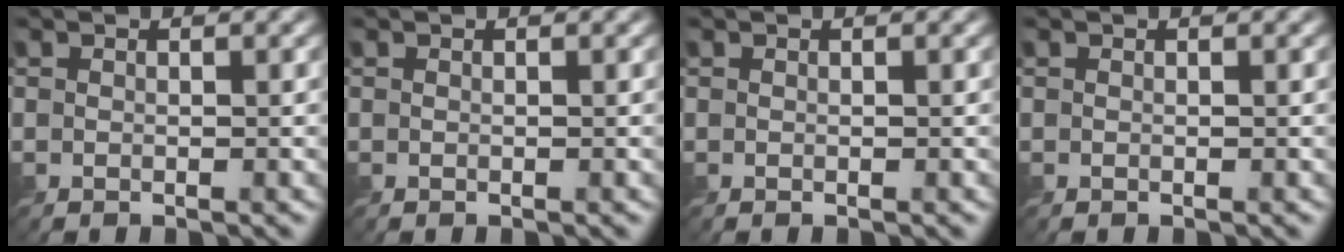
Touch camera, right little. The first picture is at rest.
{"total": 0.0}
{"total": 0.0}
{"total": 0.0}